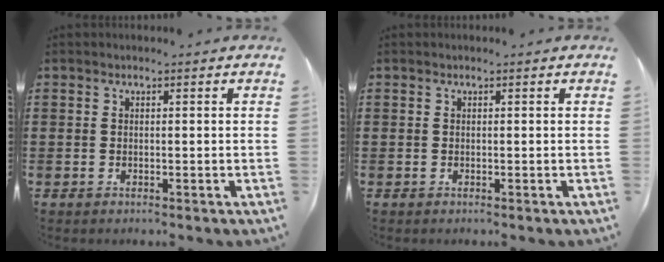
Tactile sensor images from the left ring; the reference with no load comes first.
{"total": 0.0}